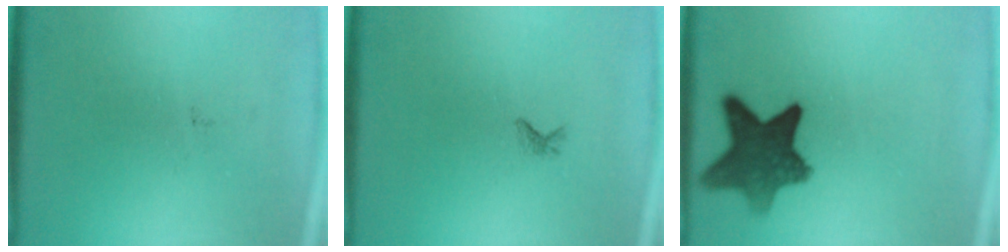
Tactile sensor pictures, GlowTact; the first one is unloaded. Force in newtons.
{"total": 0.6}
{"total": 10.4}